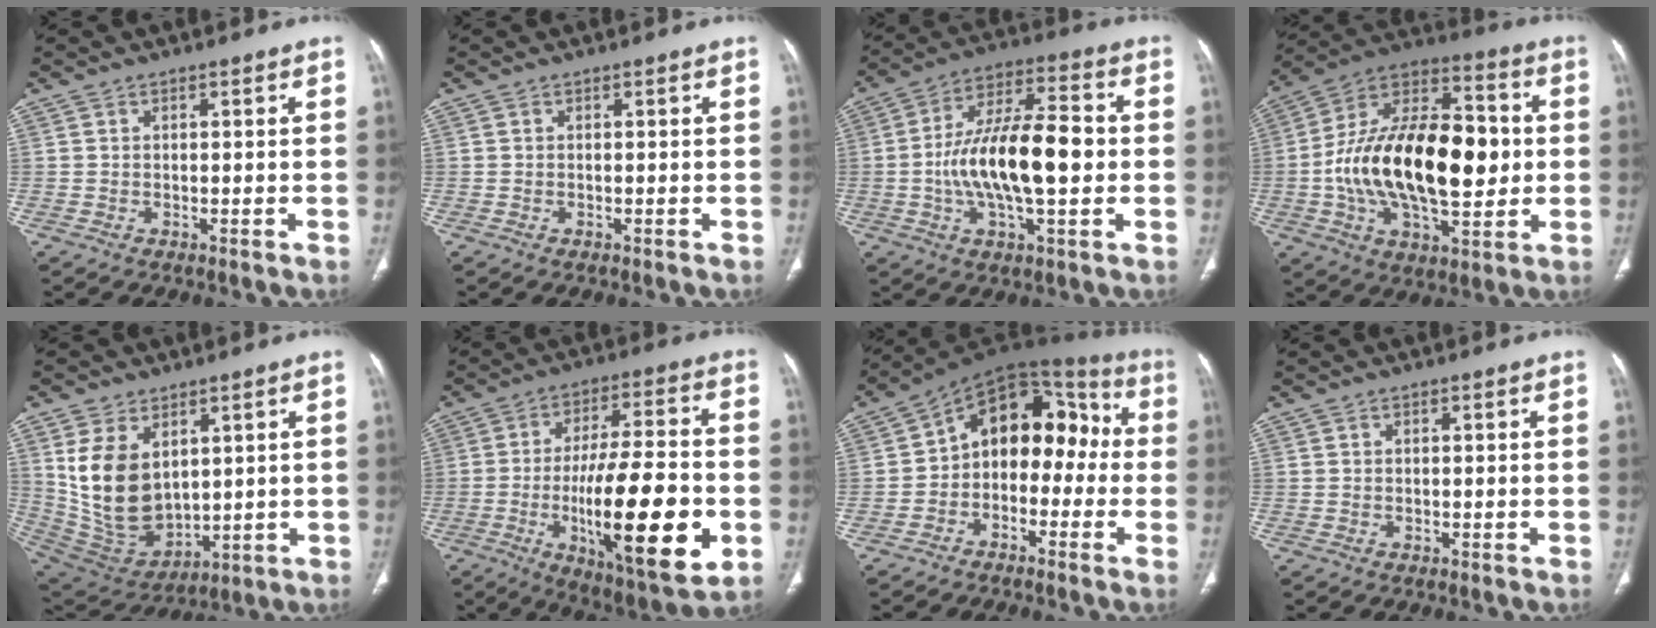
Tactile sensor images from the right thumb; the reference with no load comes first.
{"total": 0.0}
{"total": 17.4, "force": [-1.2, 6.8, 16.0], "torque": [-0.282, 0.027, -0.023]}
{"total": 27.3, "force": [-0.8, 14.1, 23.4], "torque": [-0.393, 0.023, -0.010]}
{"total": 15.0, "force": [4.2, 9.7, 10.6], "torque": [-0.179, -0.022, 0.114]}
{"total": 24.2, "force": [-5.9, 6.8, 22.4], "torque": [-0.353, 0.005, -0.076]}
{"total": 14.8, "force": [-1.5, 10.2, 10.7], "torque": [-0.104, 0.066, -0.041]}
{"total": 0.0}